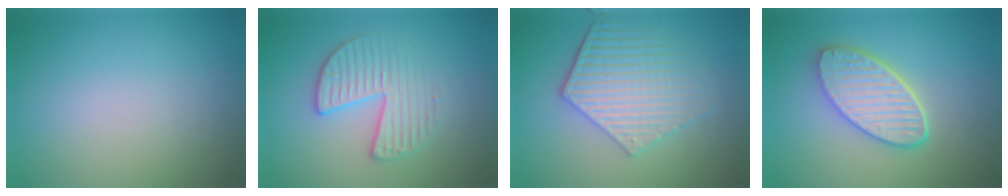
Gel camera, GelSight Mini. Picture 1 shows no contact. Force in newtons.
{"total": 3.5, "press": 3.2, "slide": 1.4}
{"total": 5.1, "press": 4.3, "slide": 2.8}
{"total": 5.3, "press": 4.3, "slide": 3.0}